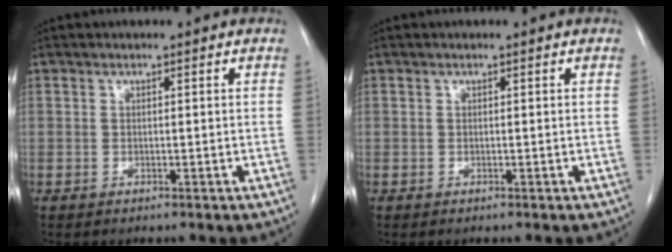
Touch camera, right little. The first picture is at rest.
{"total": 0.0}